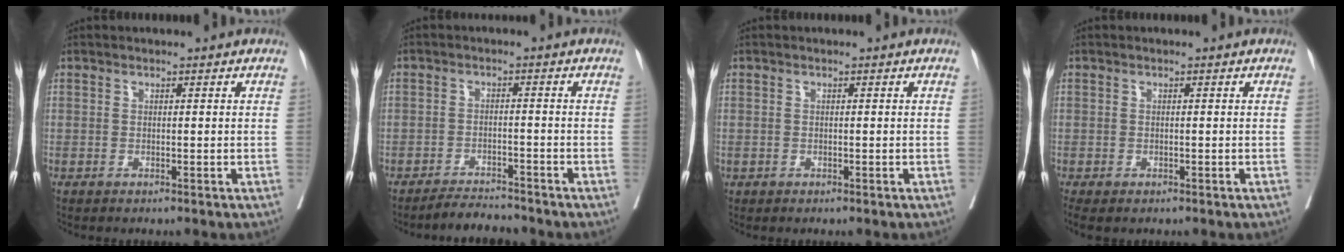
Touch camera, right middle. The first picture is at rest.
{"total": 3.4, "force": [-3.3, 0.8, 0.1], "torque": [-0.001, -0.005, -0.054]}
{"total": 0.0}
{"total": 2.5, "force": [-1.6, 1.3, 1.3], "torque": [-0.023, -0.006, -0.024]}